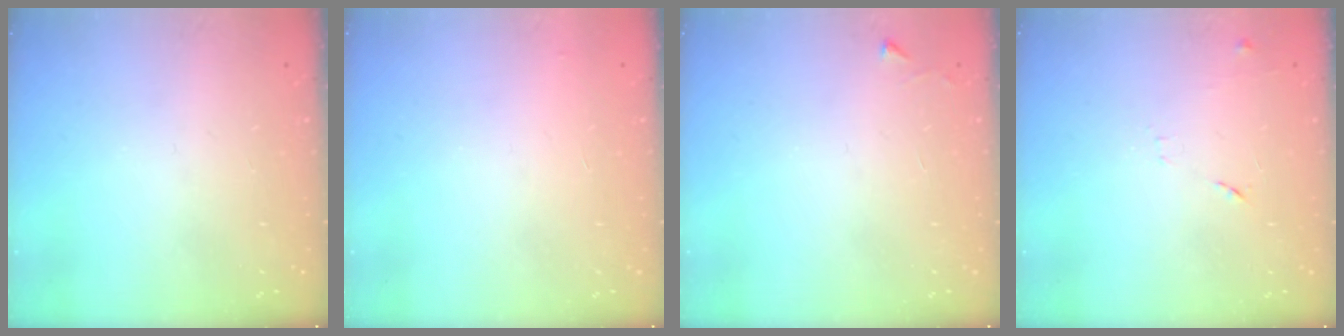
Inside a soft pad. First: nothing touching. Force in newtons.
{"total": 2.9, "press": 2.9, "slide": 0.1}
{"total": 2.3, "press": 2.3, "slide": 0.4}
{"total": 9.2, "press": 9.1, "slide": 0.7}